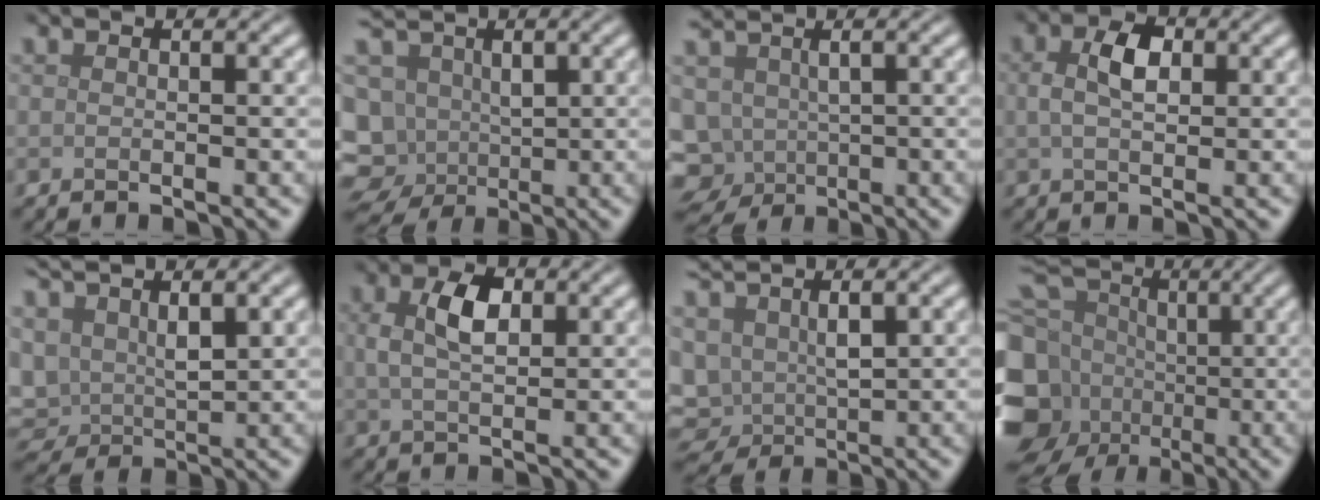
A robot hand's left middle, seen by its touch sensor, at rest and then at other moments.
{"total": 14.3, "force": [-2.8, 12.5, 6.4], "torque": [-0.163, -0.006, -0.054]}
{"total": 6.4, "force": [-1.4, 4.9, 3.8], "torque": [-0.075, -0.014, -0.017]}
{"total": 3.3, "force": [0.7, 2.0, 2.5], "torque": [-0.055, 0.007, 0.011]}
{"total": 5.5, "force": [2.4, 3.2, 3.9], "torque": [-0.097, -0.002, 0.047]}
{"total": 3.9, "force": [1.1, 2.1, 3.1], "torque": [-0.068, 0.007, 0.022]}
{"total": 5.9, "force": [0.9, 4.0, 4.2], "torque": [-0.099, -0.010, 0.020]}
{"total": 14.9, "force": [-0.3, 12.3, 8.4], "torque": [-0.216, -0.001, -0.002]}